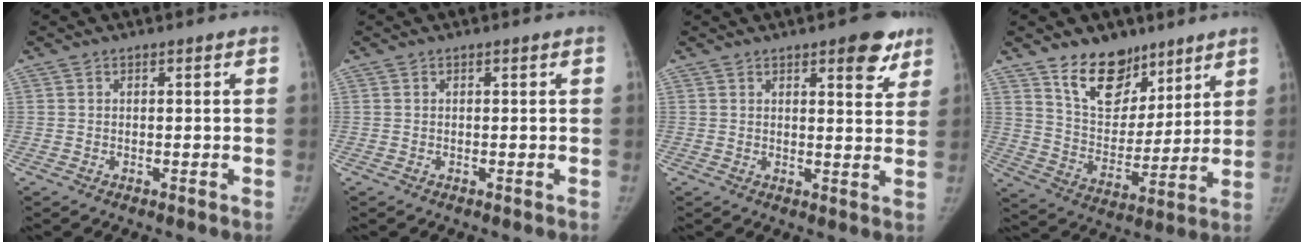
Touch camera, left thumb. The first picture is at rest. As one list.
[{"total": 0.0}, {"total": 7.3, "force": [4.4, 2.7, 5.1], "torque": [-0.038, -0.020, 0.052]}, {"total": 14.0, "force": [9.7, 8.3, 5.7], "torque": [-0.052, -0.068, 0.177]}]